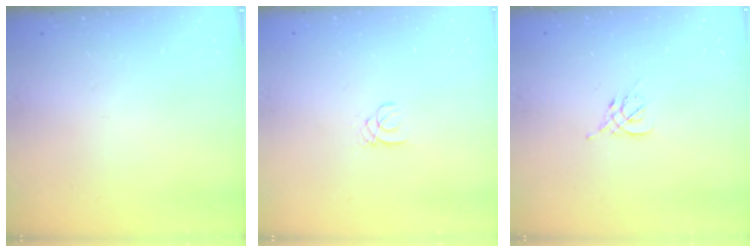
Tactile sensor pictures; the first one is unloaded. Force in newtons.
{"total": 1.4, "press": 1.4, "slide": 0.1}
{"total": 1.2, "press": 1.1, "slide": 0.5}